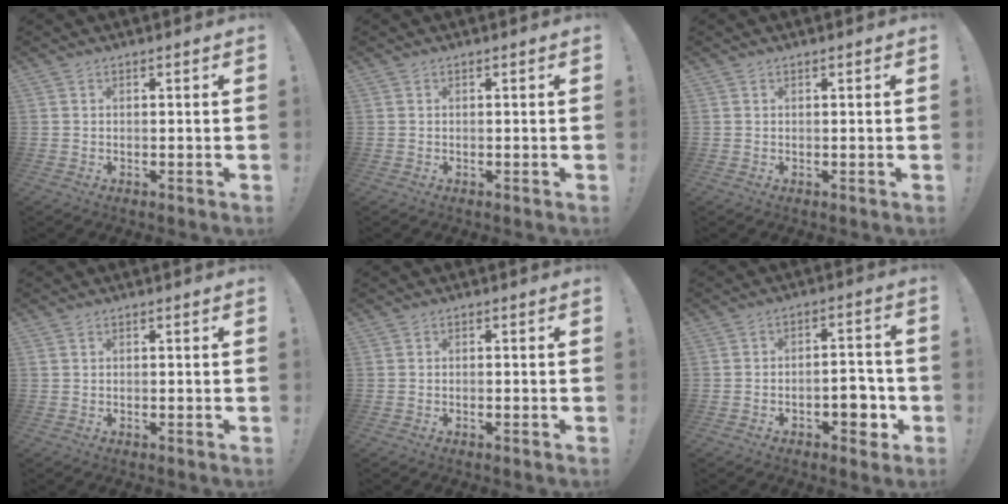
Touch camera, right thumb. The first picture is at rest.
{"total": 0.0}
{"total": 0.0}
{"total": 0.0}
{"total": 0.8, "force": [-0.7, 0.1, 0.5], "torque": [-0.012, 0.001, -0.011]}
{"total": 7.4, "force": [-2.7, 4.6, 5.1], "torque": [-0.052, 0.018, -0.044]}